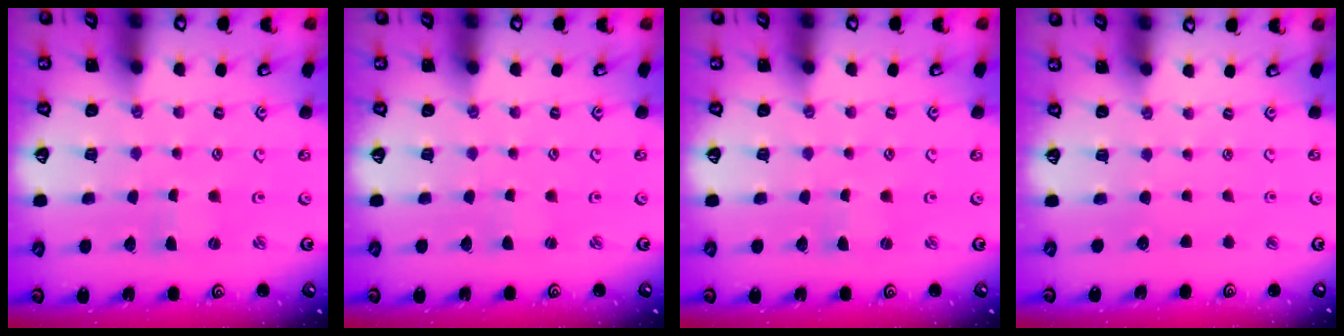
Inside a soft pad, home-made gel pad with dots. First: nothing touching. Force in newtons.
{"total": 0.0}
{"total": 0.0}
{"total": 0.0}